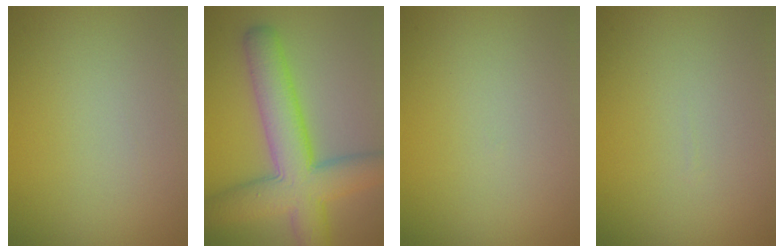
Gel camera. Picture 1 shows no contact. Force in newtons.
{"total": 8.6, "press": 8.6, "slide": 0.3}
{"total": 0.0}
{"total": 0.0}